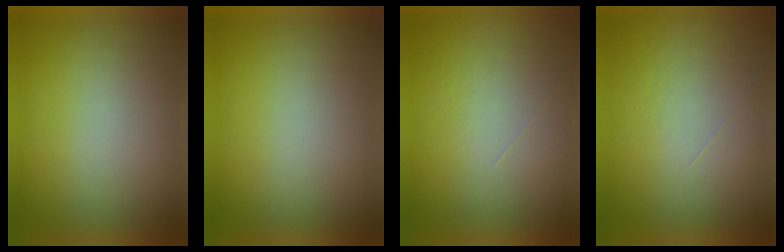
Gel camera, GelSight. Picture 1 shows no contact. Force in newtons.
{"total": 0.0}
{"total": 1.2}
{"total": 1.1}